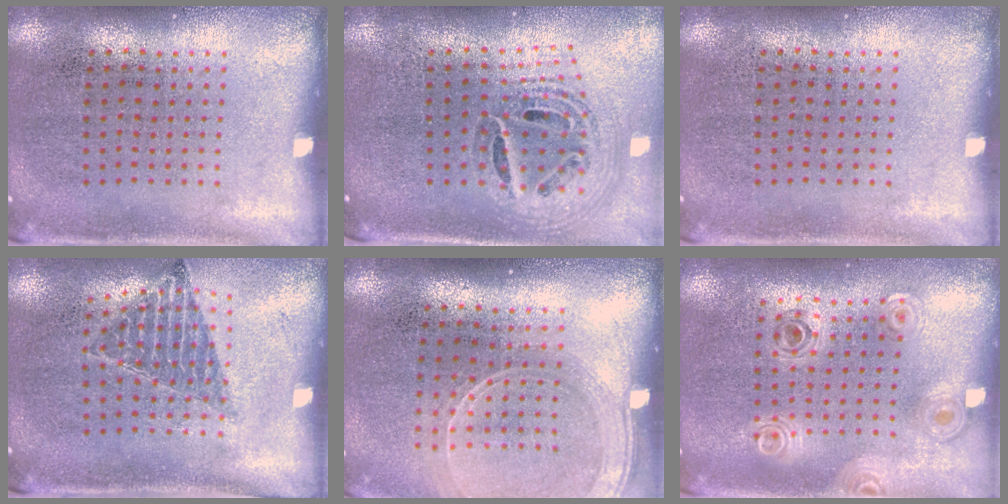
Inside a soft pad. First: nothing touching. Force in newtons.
{"total": 1.6, "press": 1.4, "slide": 0.8}
{"total": 0.0}
{"total": 0.9, "press": 0.9, "slide": 0.1}
{"total": 1.6, "press": 1.4, "slide": 0.8}
{"total": 0.9, "press": 0.9, "slide": 0.1}